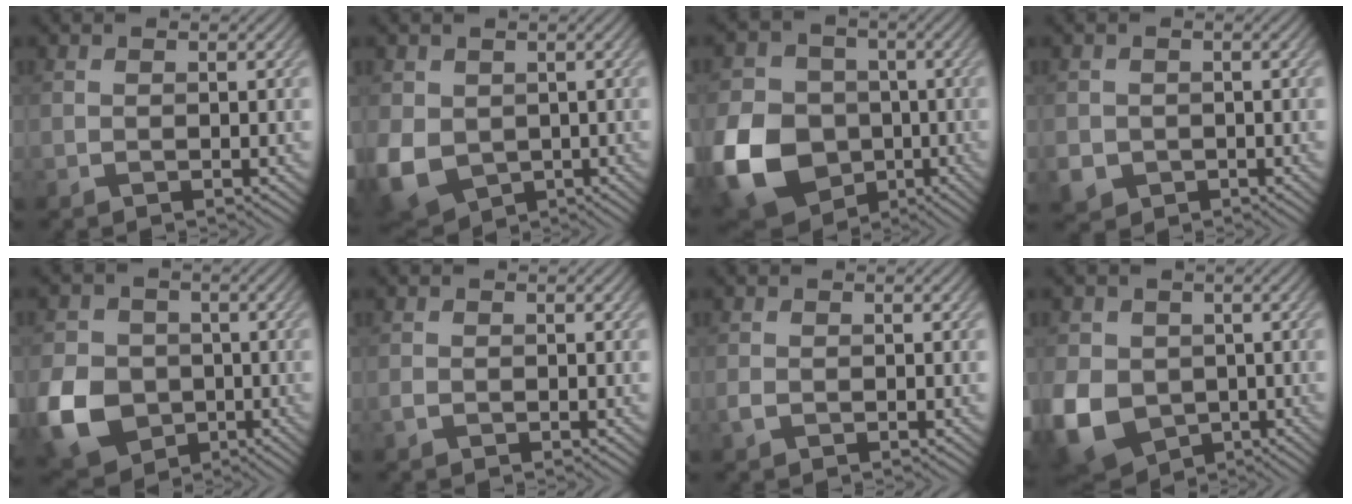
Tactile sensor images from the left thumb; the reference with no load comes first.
{"total": 8.2, "force": [-0.7, 6.6, 4.9], "torque": [-0.146, -0.027, -0.008]}
{"total": 15.1, "force": [-4.4, 12.2, 7.8], "torque": [-0.228, -0.044, -0.082]}
{"total": 3.4, "force": [-1.0, 3.1, 1.0], "torque": [-0.030, -0.018, -0.021]}
{"total": 10.3, "force": [-2.9, 8.5, 5.1], "torque": [-0.145, -0.025, -0.066]}
{"total": 0.6, "force": [-0.3, 0.4, 0.3], "torque": [-0.009, -0.002, -0.006]}
{"total": 0.9, "force": [-0.3, 0.5, 0.6], "torque": [-0.017, -0.003, -0.007]}
{"total": 10.5, "force": [-1.7, 8.6, 5.8], "torque": [-0.161, -0.032, -0.028]}